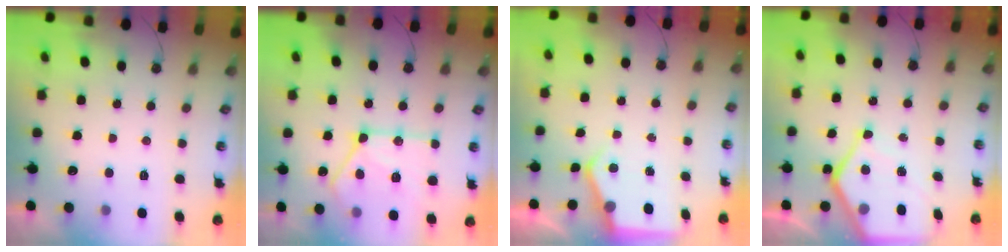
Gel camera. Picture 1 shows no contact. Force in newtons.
{"total": 17.5, "press": 17.5, "slide": 1.4}
{"total": 4.7, "press": 4.7, "slide": 0.7}
{"total": 11.1, "press": 11.0, "slide": 1.0}